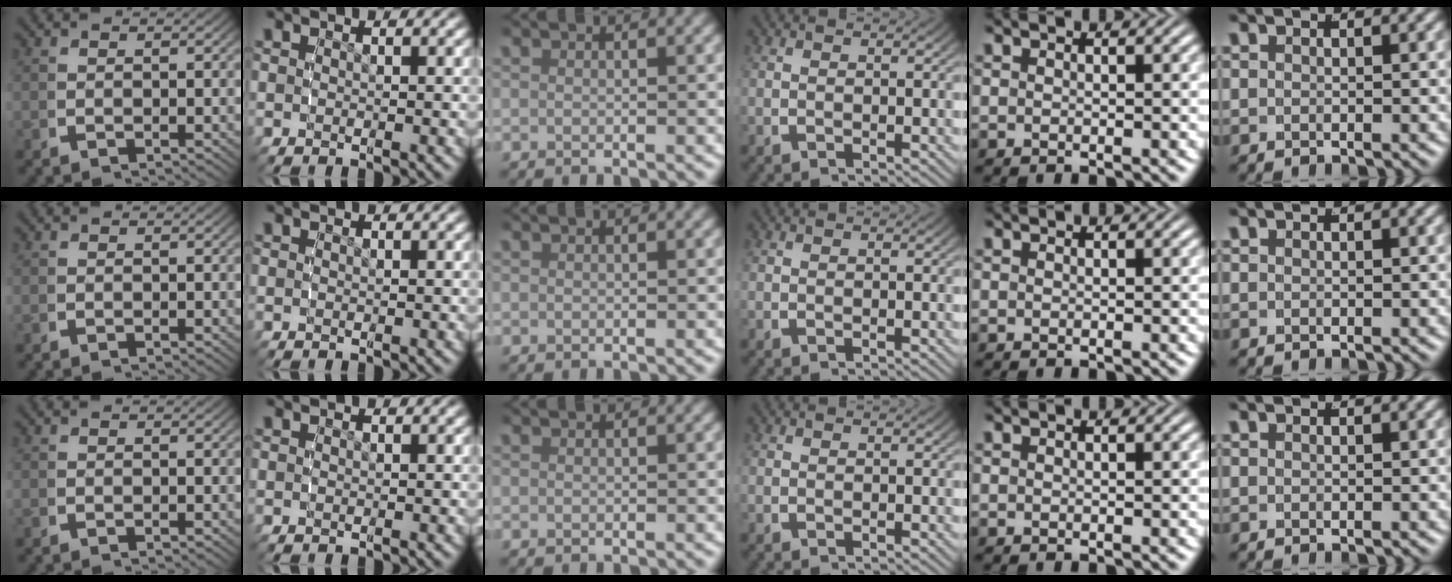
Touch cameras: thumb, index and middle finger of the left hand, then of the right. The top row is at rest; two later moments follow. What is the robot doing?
{"motion": "reach", "object": "jewelry box"}